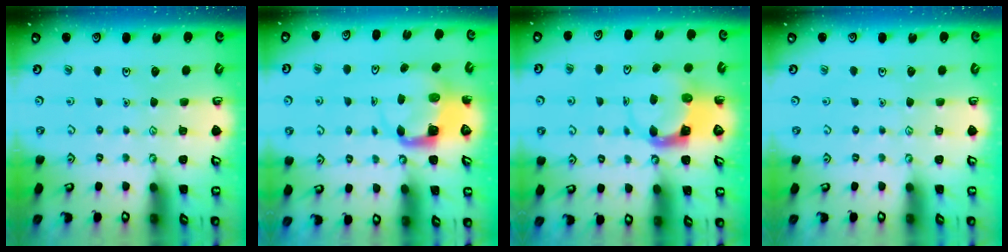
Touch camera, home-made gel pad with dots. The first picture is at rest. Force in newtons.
{"total": 4.0, "press": 4.0, "slide": 0.4}
{"total": 3.9, "press": 3.9, "slide": 0.6}
{"total": 0.0}